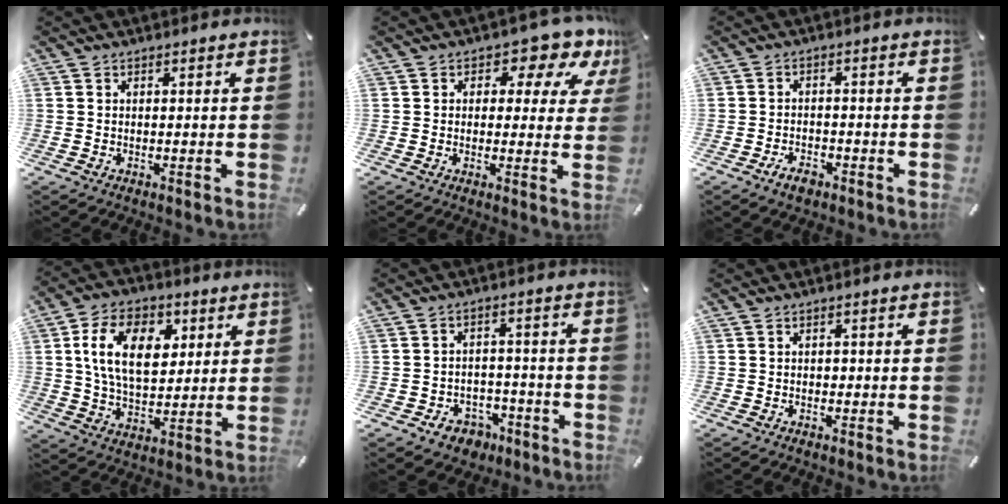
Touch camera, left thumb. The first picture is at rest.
{"total": 7.8, "force": [4.4, 4.4, 4.6], "torque": [-0.052, -0.029, 0.069]}
{"total": 3.7, "force": [-2.7, 2.1, 1.5], "torque": [-0.031, 0.012, -0.051]}
{"total": 15.1, "force": [4.5, 9.8, 10.5], "torque": [-0.187, 0.008, 0.078]}
{"total": 6.6, "force": [-3.9, 4.9, 2.2], "torque": [-0.037, 0.032, -0.067]}
{"total": 0.7, "force": [-0.3, 0.6, 0.1], "torque": [-0.002, 0.004, -0.007]}